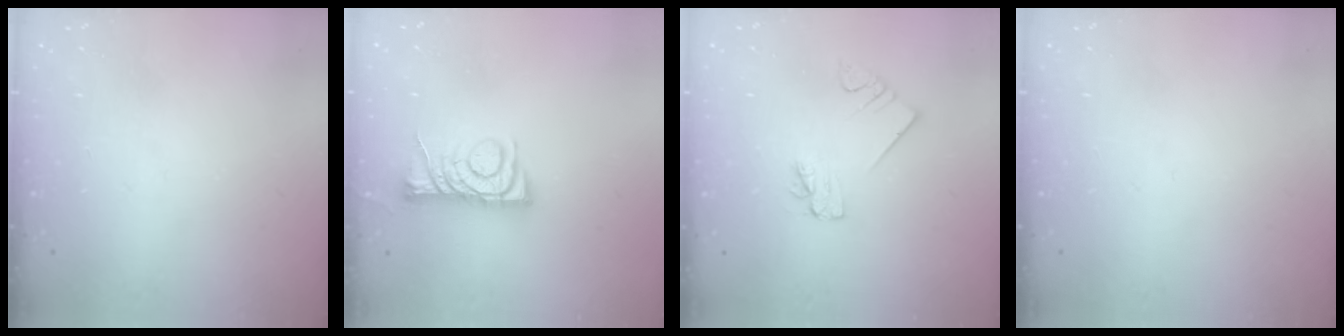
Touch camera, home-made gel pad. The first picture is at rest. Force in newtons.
{"total": 7.6, "press": 7.6, "slide": 0.4}
{"total": 1.9, "press": 1.9, "slide": 0.2}
{"total": 0.0}